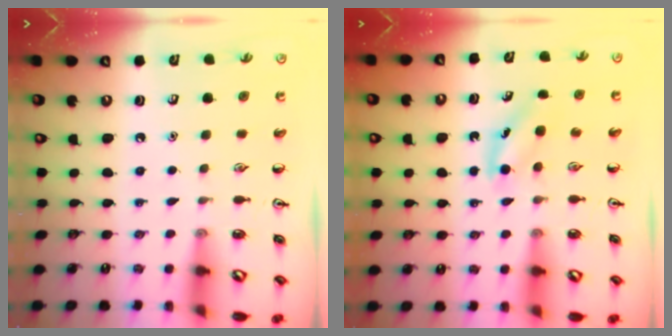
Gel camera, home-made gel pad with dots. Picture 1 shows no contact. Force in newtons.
{"total": 4.2, "press": 3.9, "slide": 1.4}